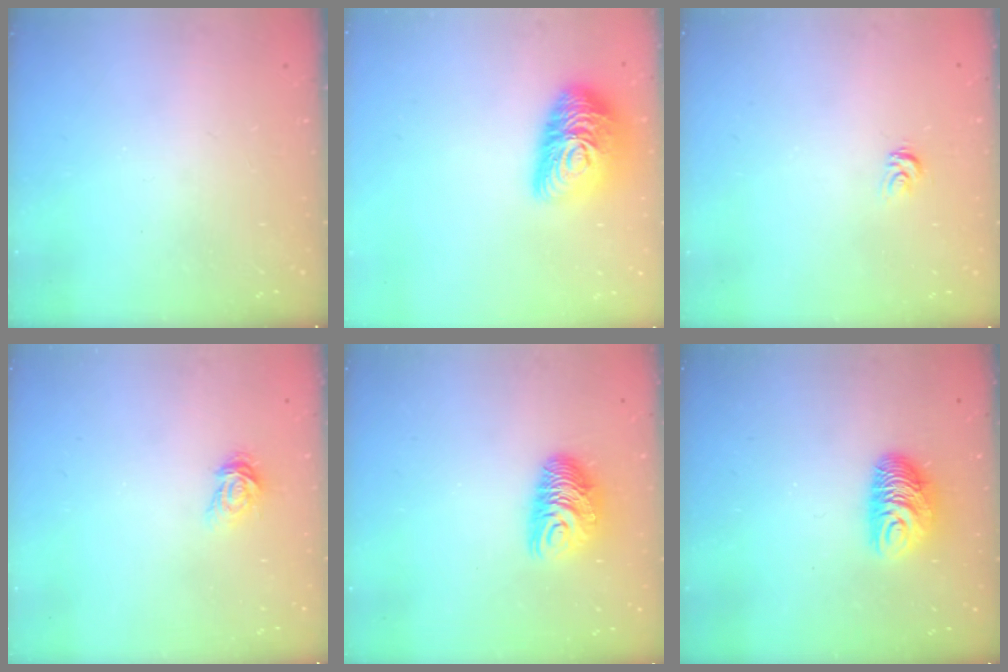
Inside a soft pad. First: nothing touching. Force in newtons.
{"total": 16.3, "press": 16.3, "slide": 1.1}
{"total": 3.2, "press": 3.2, "slide": 0.1}
{"total": 3.4, "press": 3.4, "slide": 0.4}
{"total": 9.8, "press": 9.8, "slide": 0.2}
{"total": 9.3, "press": 9.2, "slide": 0.6}